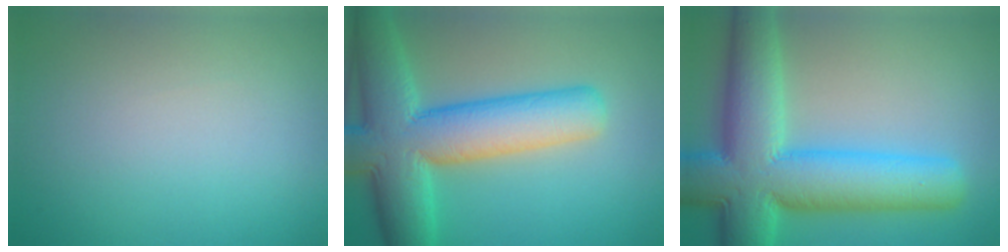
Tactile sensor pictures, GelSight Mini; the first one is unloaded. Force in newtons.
{"total": 11.5, "press": 11.5, "slide": 0.5}
{"total": 12.5, "press": 12.5, "slide": 0.5}